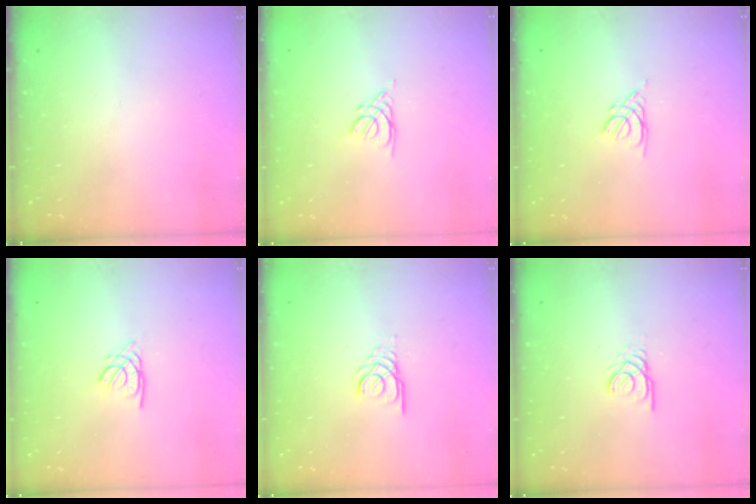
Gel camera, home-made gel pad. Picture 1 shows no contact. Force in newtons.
{"total": 2.2, "press": 2.2, "slide": 0.4}
{"total": 2.2, "press": 2.2, "slide": 0.4}
{"total": 1.6, "press": 1.6, "slide": 0.2}
{"total": 3.9, "press": 3.9, "slide": 0.3}
{"total": 2.4, "press": 2.4, "slide": 0.4}